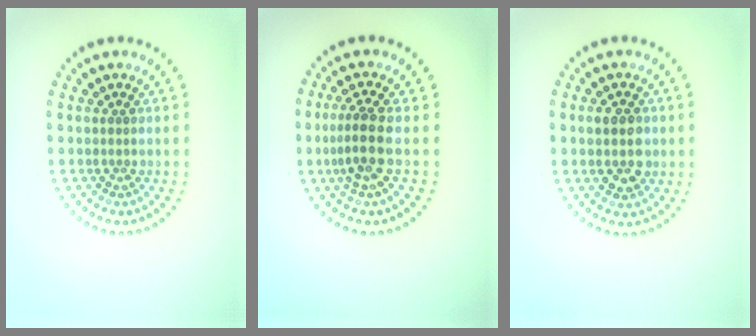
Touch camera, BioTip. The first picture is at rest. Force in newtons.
{"total": 3.1, "press": 2.6, "slide": 1.7}
{"total": 3.6, "press": 3.6, "slide": 0.2}